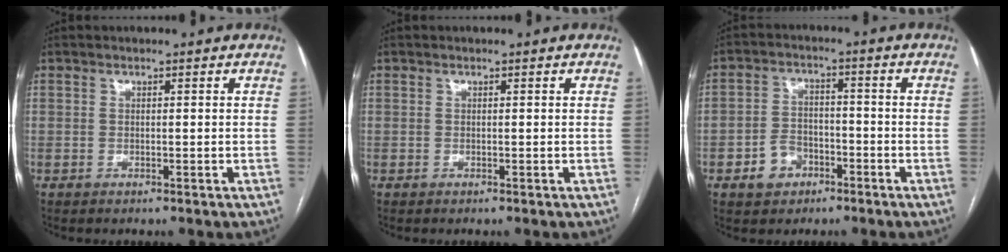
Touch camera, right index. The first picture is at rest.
{"total": 0.0}
{"total": 5.6, "force": [-2.8, 4.2, 2.4], "torque": [-0.047, 0.015, -0.041]}